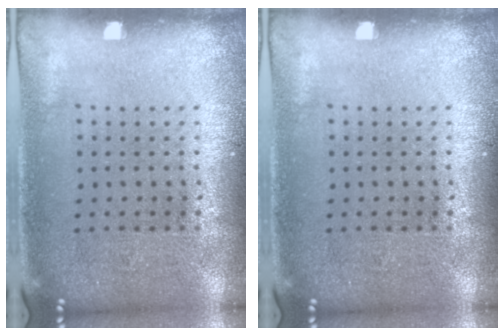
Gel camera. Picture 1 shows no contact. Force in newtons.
{"total": 0.0}